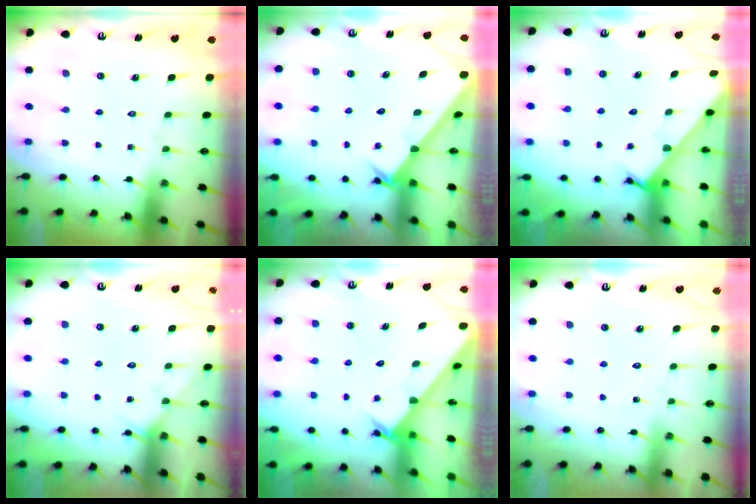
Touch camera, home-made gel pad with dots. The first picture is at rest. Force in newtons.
{"total": 2.1, "press": 2.1, "slide": 0.3}
{"total": 2.5, "press": 2.5, "slide": 0.1}
{"total": 5.2, "press": 5.2, "slide": 0.5}
{"total": 2.5, "press": 2.5, "slide": 0.2}
{"total": 4.8, "press": 4.8, "slide": 0.4}